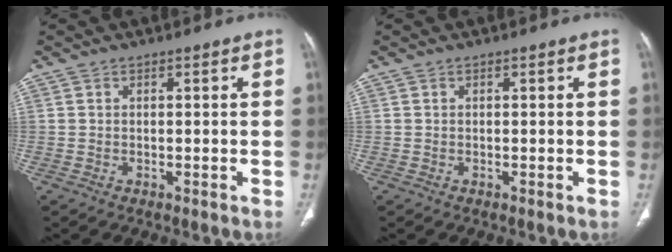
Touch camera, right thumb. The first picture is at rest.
{"total": 0.0}